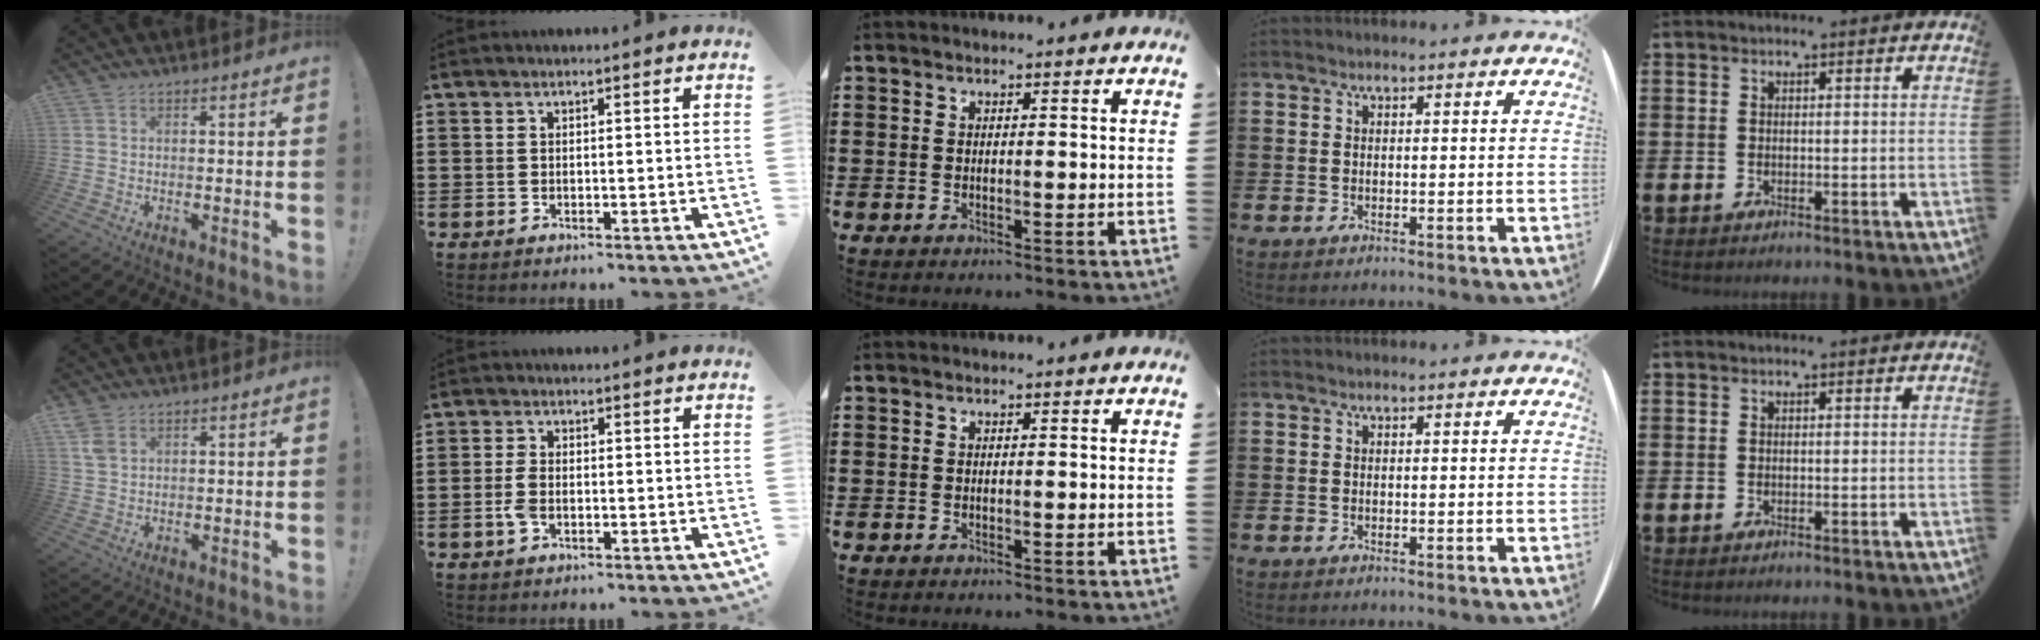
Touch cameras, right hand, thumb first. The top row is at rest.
{"thumb": {"total": 3.7, "force": [2.2, 2.3, 2.0], "torque": [-0.033, -0.007, 0.041]}, "index": {"total": 3.0, "force": [-0.8, 1.5, 2.4], "torque": [-0.067, -0.005, -0.021]}}